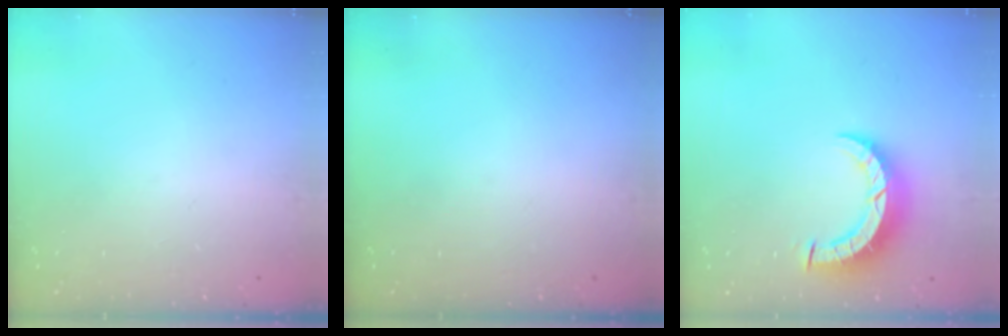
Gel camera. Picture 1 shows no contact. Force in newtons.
{"total": 0.0}
{"total": 7.7, "press": 7.6, "slide": 0.8}